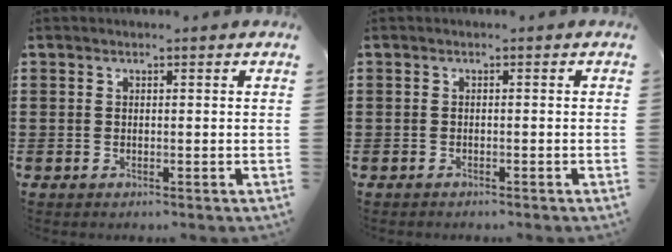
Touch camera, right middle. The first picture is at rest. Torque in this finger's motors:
{"motor_torque": [-0.45, -0.01, 0.02, -0.01]}